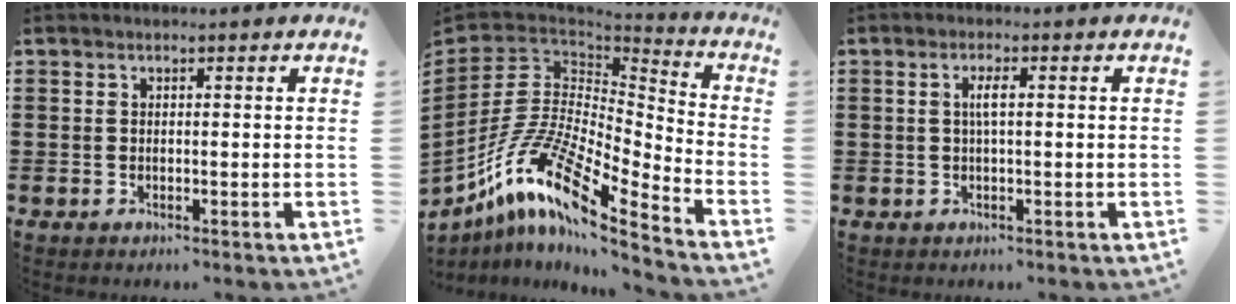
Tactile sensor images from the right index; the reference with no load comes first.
{"total": 14.6, "force": [-9.2, 5.2, 10.1], "torque": [-0.230, -0.001, -0.185]}
{"total": 2.1, "force": [0.0, 0.3, 2.1], "torque": [-0.042, 0.000, -0.002]}